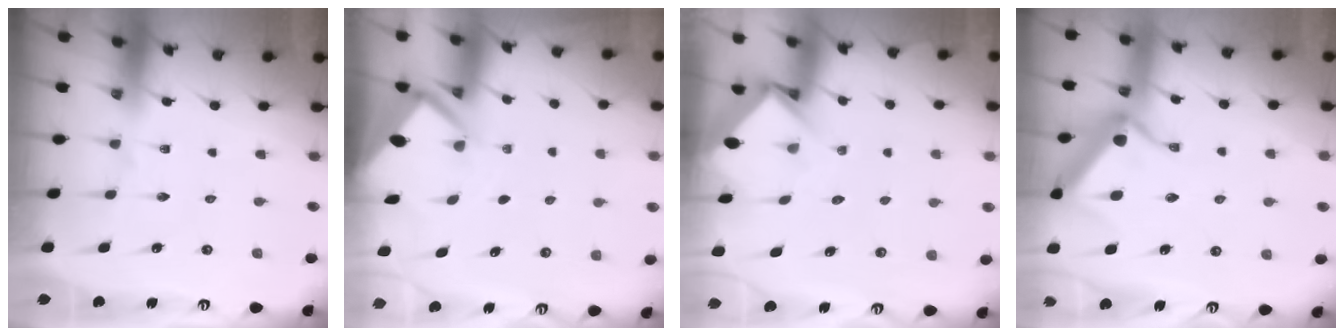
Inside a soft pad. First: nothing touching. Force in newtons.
{"total": 2.7, "press": 2.7, "slide": 0.3}
{"total": 3.2, "press": 3.2, "slide": 0.3}
{"total": 12.1, "press": 12.1, "slide": 0.3}